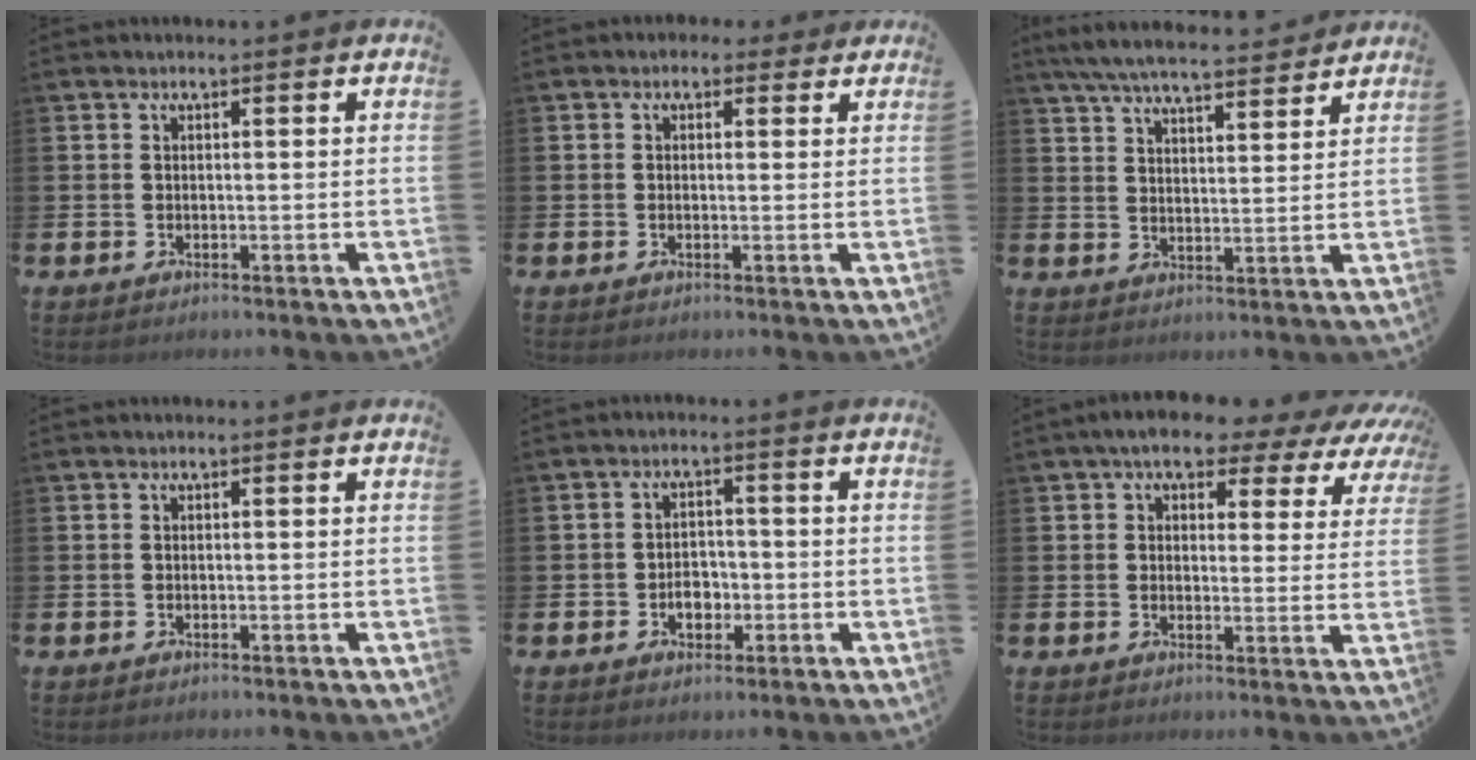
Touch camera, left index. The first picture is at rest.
{"total": 1.3, "force": [0.6, 1.1, 0.1], "torque": [-0.004, 0.009, 0.010]}
{"total": 6.7, "force": [6.3, 0.7, 1.9], "torque": [-0.054, -0.035, 0.113]}
{"total": 0.0}
{"total": 3.0, "force": [-1.0, 2.3, 1.7], "torque": [-0.018, -0.004, -0.026]}
{"total": 6.1, "force": [5.1, 2.3, 2.4], "torque": [-0.049, -0.029, 0.083]}